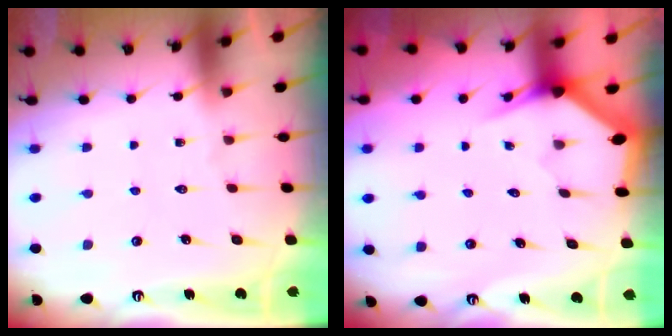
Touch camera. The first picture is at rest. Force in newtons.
{"total": 3.0, "press": 3.0, "slide": 0.0}